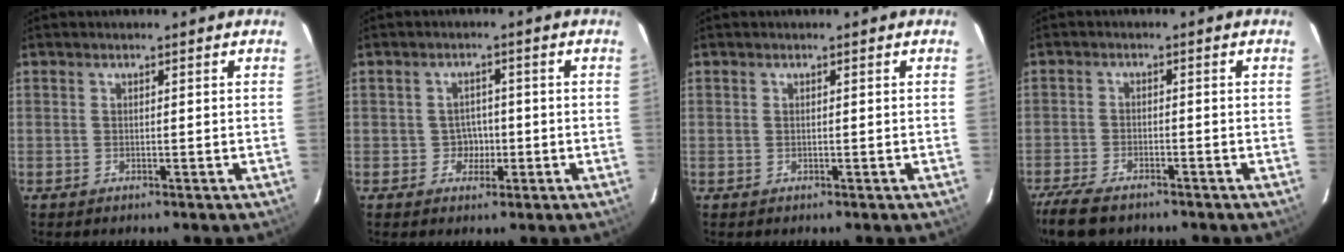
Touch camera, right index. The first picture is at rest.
{"total": 3.0, "force": [-0.9, 2.9, 0.4], "torque": [-0.007, 0.011, -0.012]}
{"total": 0.0}
{"total": 9.1, "force": [-7.1, 2.9, 4.9], "torque": [-0.130, -0.033, -0.131]}